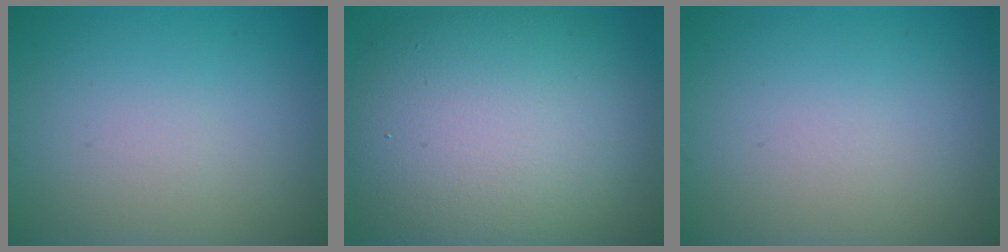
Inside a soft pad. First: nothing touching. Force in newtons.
{"total": 13.1, "press": 13.1, "slide": 0.8}
{"total": 0.0}